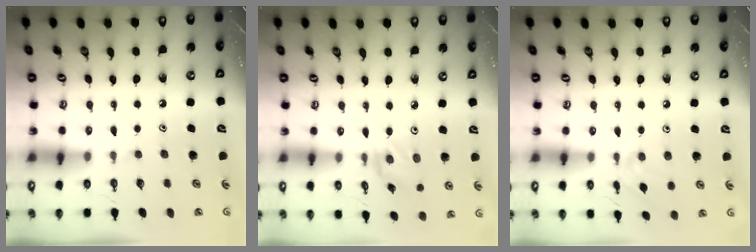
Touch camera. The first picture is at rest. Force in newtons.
{"total": 1.1, "press": 1.0, "slide": 0.4}
{"total": 1.8, "press": 1.7, "slide": 0.5}